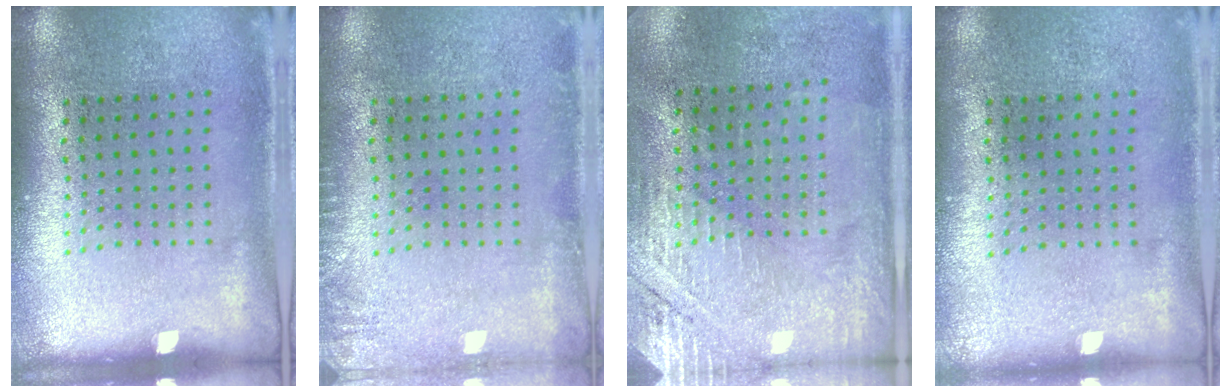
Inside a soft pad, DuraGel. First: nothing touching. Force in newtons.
{"total": 1.4, "press": 1.3, "slide": 0.2}
{"total": 2.7, "press": 2.5, "slide": 1.1}
{"total": 0.0}